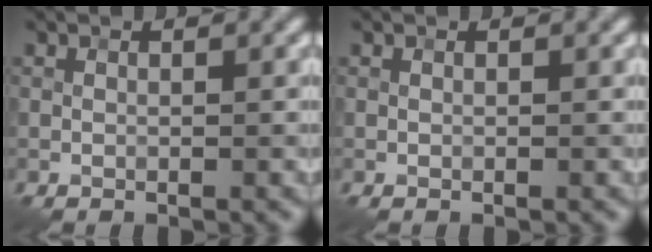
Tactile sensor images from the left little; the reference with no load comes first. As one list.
[{"total": 0.0}]